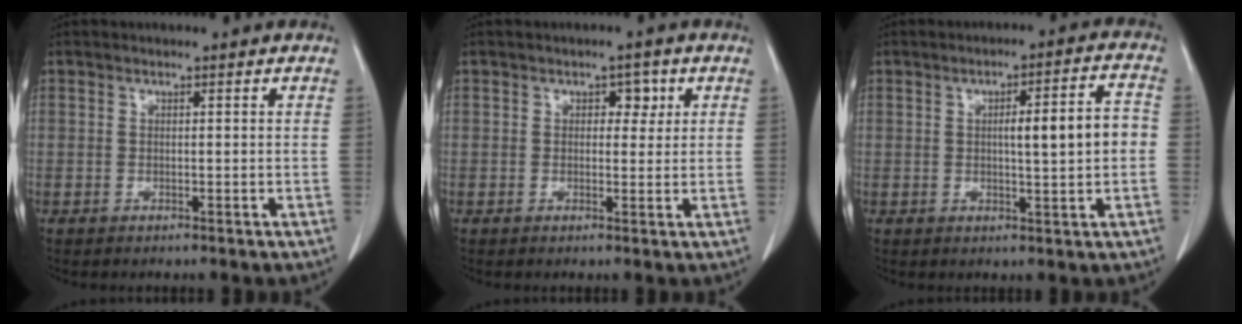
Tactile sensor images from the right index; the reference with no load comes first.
{"total": 2.5, "force": [0.9, 1.7, 1.7], "torque": [-0.016, 0.009, 0.010]}
{"total": 7.7, "force": [0.0, 0.8, 7.6], "torque": [-0.109, 0.017, 0.001]}